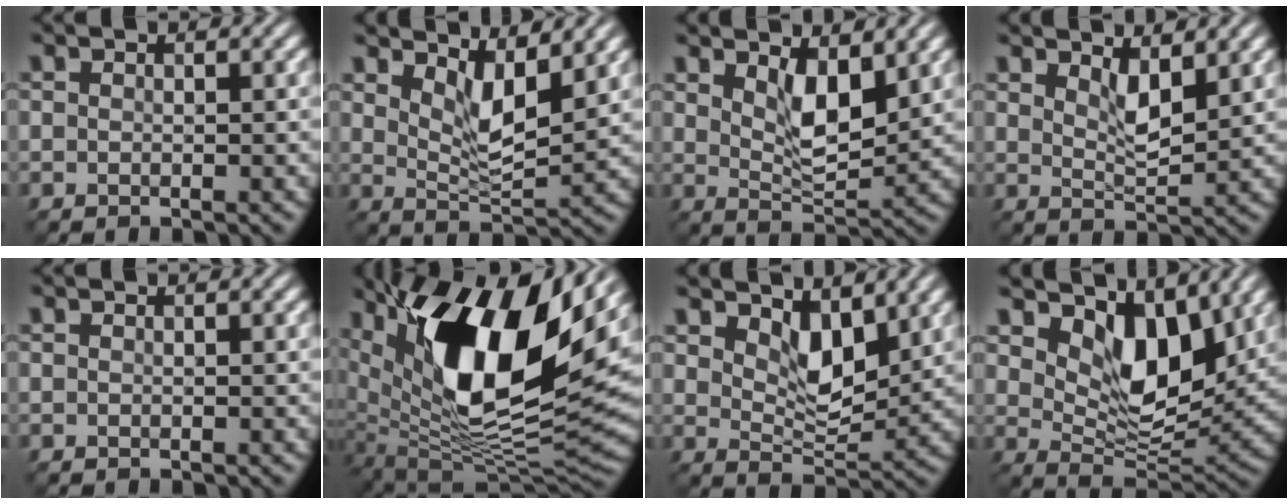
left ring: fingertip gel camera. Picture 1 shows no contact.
{"total": 3.9, "force": [2.5, 1.1, 2.8], "torque": [-0.060, -0.012, 0.046]}
{"total": 3.9, "force": [2.0, 1.4, 3.1], "torque": [-0.059, -0.008, 0.039]}
{"total": 2.4, "force": [1.7, 0.5, 1.6], "torque": [-0.033, -0.006, 0.034]}
{"total": 0.0}
{"total": 15.2, "force": [6.5, 5.8, 12.4], "torque": [-0.219, 0.002, 0.109]}
{"total": 3.8, "force": [2.5, 1.6, 2.4], "torque": [-0.050, -0.013, 0.040]}
{"total": 6.9, "force": [3.9, 3.4, 4.6], "torque": [-0.080, -0.015, 0.059]}